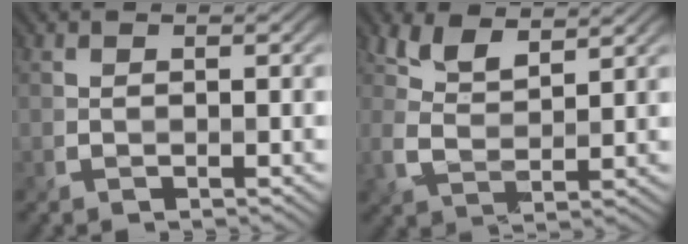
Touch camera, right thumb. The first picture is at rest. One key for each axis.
{"total": 4.7, "fx": 3.3, "fy": 1.6, "fz": 2.9, "tx": -0.070, "ty": 0.001, "tz": 0.069}